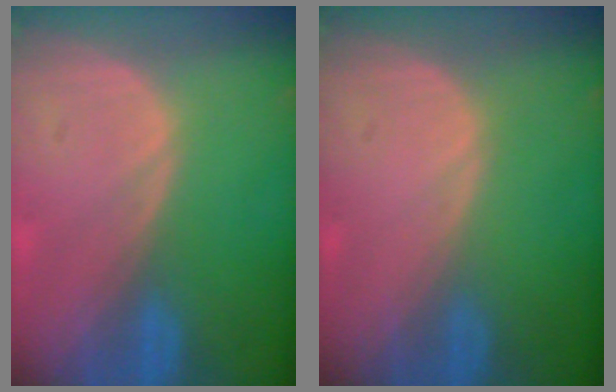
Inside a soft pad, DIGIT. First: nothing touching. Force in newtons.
{"total": 0.0}